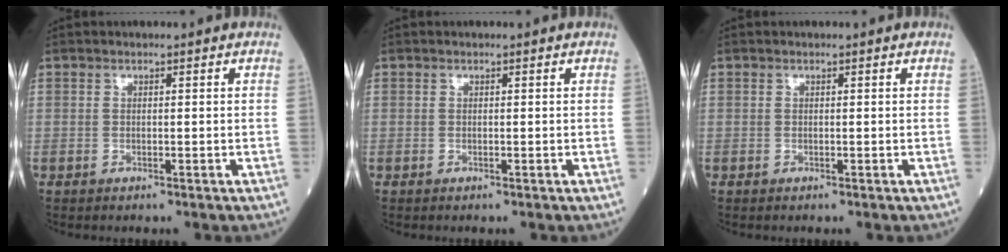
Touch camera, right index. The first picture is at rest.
{"total": 0.0}
{"total": 0.0}